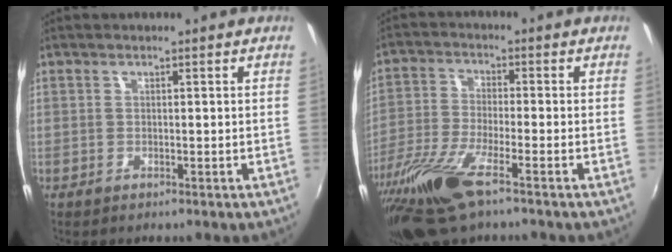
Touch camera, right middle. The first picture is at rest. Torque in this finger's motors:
{"motor_torque": [1.23, -0.91, 0.65, 0.21]}